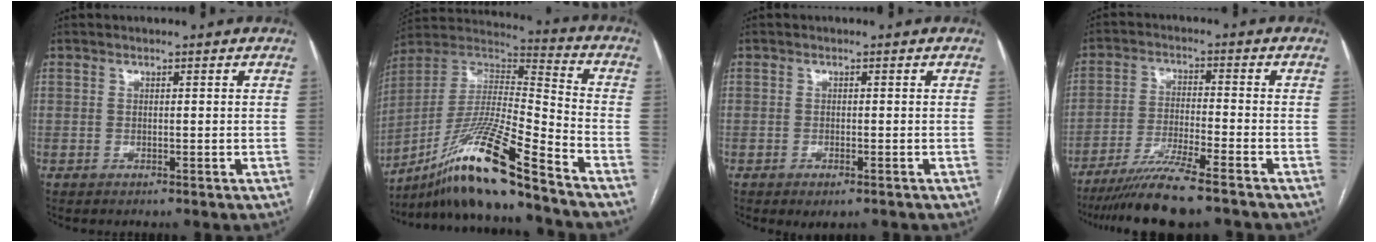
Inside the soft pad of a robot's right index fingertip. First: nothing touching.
{"total": 18.2, "force": [-13.6, -0.5, 12.1], "torque": [-0.245, -0.003, -0.250]}
{"total": 2.3, "force": [-1.5, 0.8, 1.5], "torque": [-0.018, -0.003, -0.016]}
{"total": 10.3, "force": [-8.3, -0.3, 6.0], "torque": [-0.100, -0.031, -0.143]}